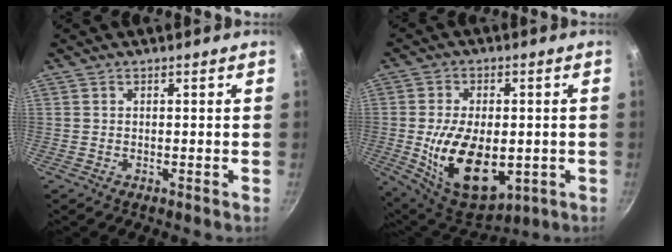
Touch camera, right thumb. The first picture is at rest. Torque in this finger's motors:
{"motor_torque": [-0.20, 1.55, 0.77, 0.42, 0.21]}